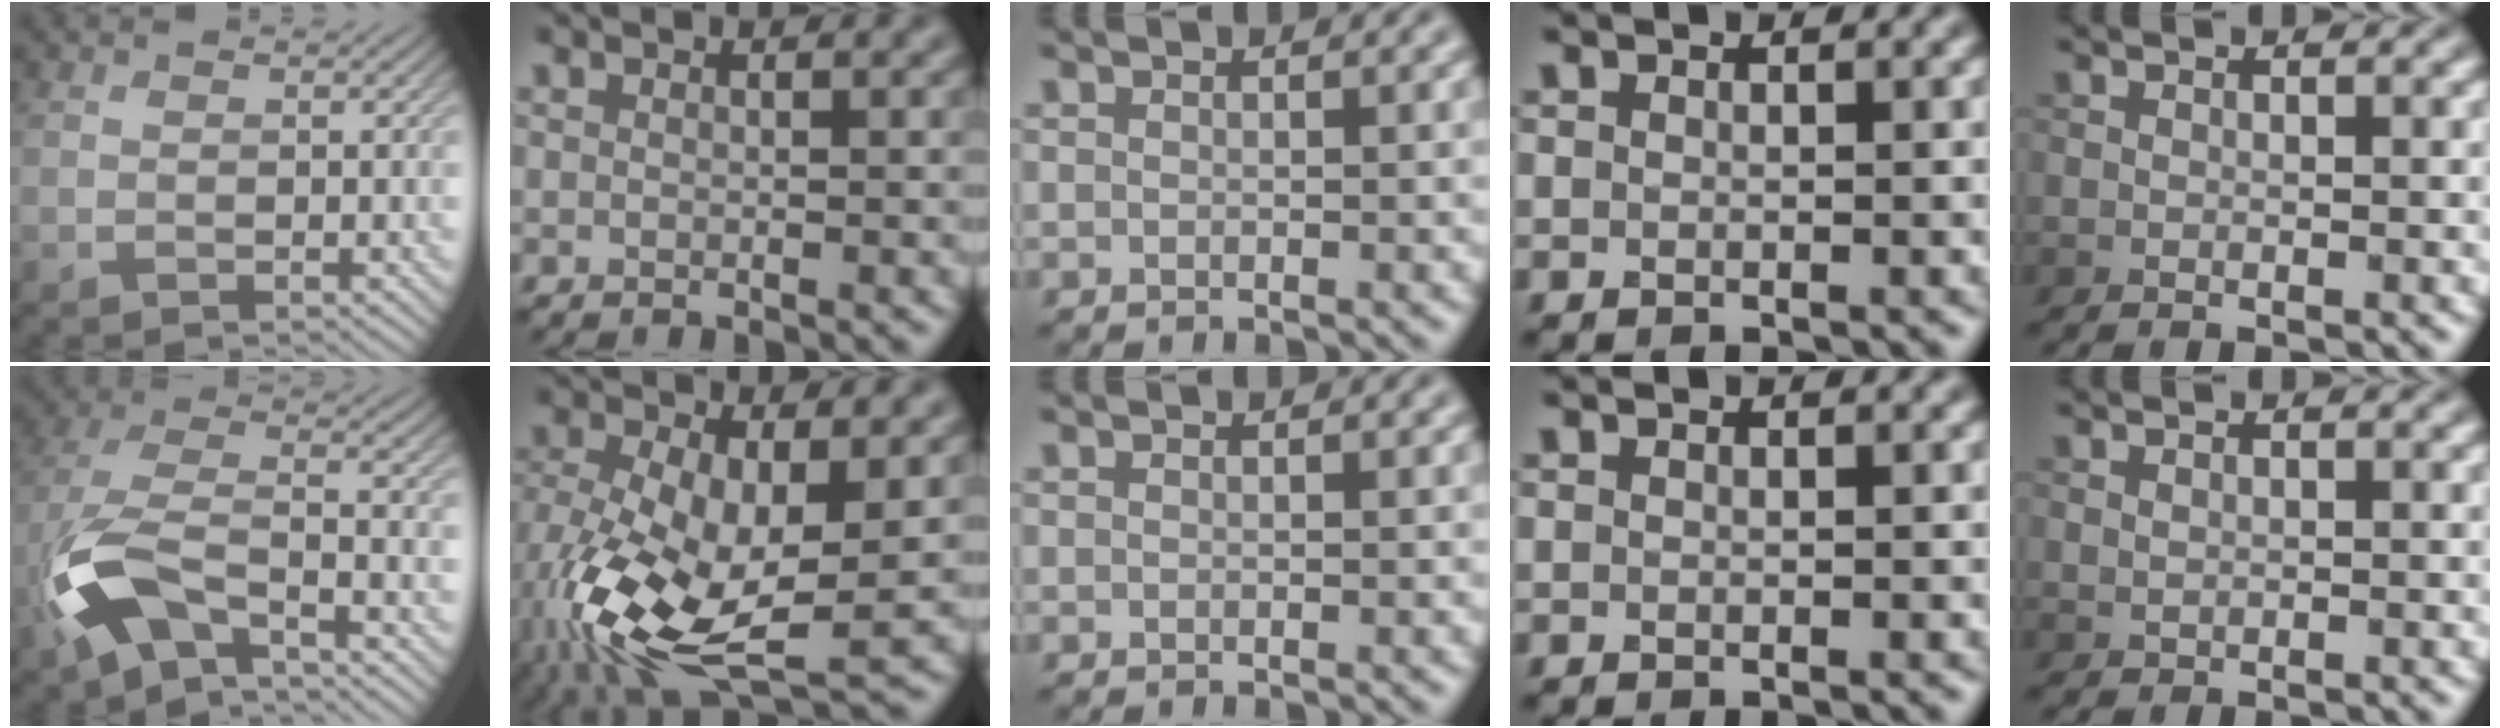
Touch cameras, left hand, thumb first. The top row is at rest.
{"thumb": {"total": 11.1, "force": [-5.2, 4.2, 8.9], "torque": [-0.201, -0.005, -0.116]}, "index": {"total": 13.2, "force": [-3.9, 5.9, 11.1], "torque": [-0.243, -0.028, -0.068]}}